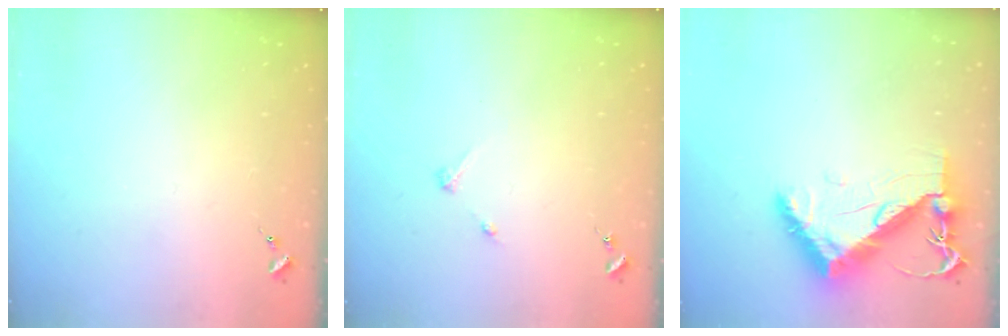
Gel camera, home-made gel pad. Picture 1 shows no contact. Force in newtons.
{"total": 2.6, "press": 2.6, "slide": 0.3}
{"total": 11.3, "press": 11.3, "slide": 1.1}